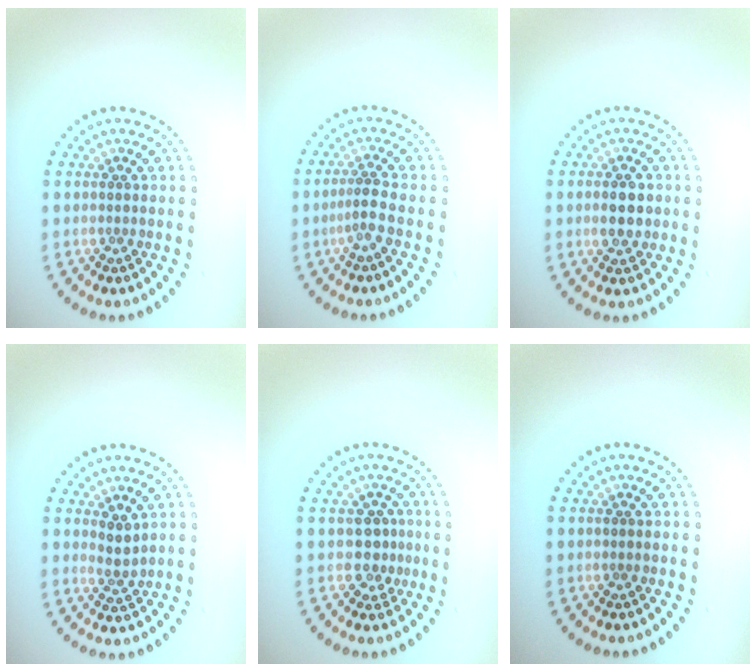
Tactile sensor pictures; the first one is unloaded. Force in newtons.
{"total": 1.9, "press": 1.2, "slide": 1.4}
{"total": 2.9, "press": 2.9, "slide": 0.1}
{"total": 1.6, "press": 1.3, "slide": 1.0}
{"total": 2.1, "press": 1.6, "slide": 1.4}
{"total": 0.0}